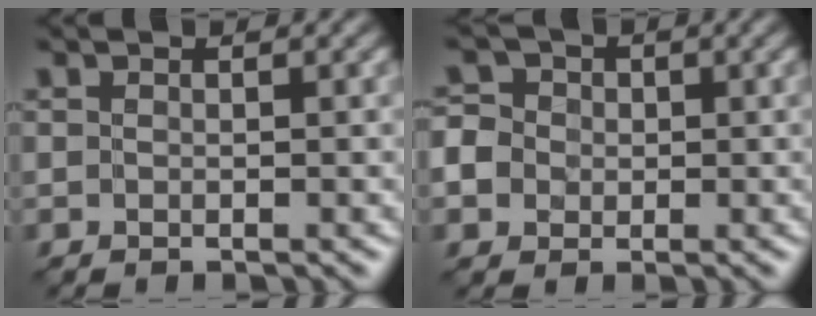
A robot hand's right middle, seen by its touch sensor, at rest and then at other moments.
{"total": 6.6, "force": [-0.9, 6.1, 2.1], "torque": [-0.048, 0.020, -0.044]}